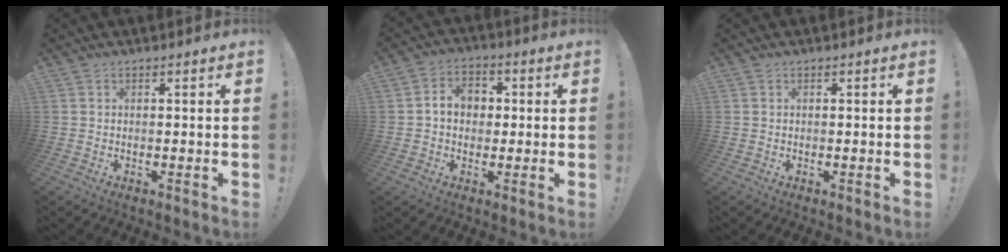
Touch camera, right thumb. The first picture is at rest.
{"total": 7.4, "force": [0.5, 5.9, 4.5], "torque": [-0.069, 0.012, 0.010]}
{"total": 0.0}